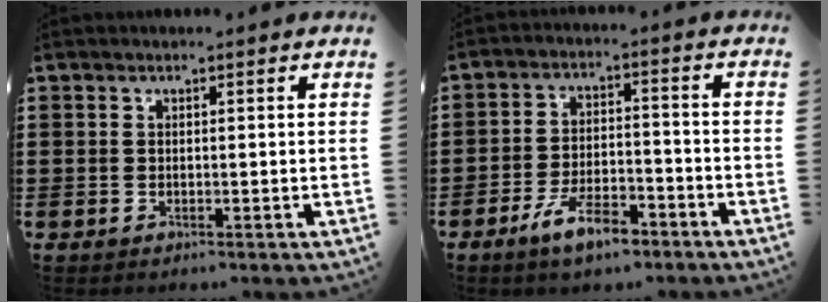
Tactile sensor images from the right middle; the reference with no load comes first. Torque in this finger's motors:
{"motor_torque": [1.67, -0.47, 0.54, 0.16]}